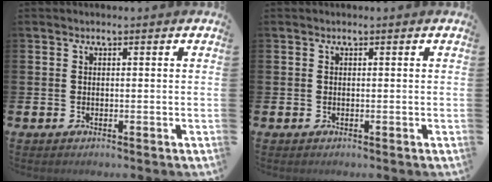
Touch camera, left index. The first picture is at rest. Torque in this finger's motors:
{"motor_torque": [-0.13, 0.14, 0.01, -0.01]}